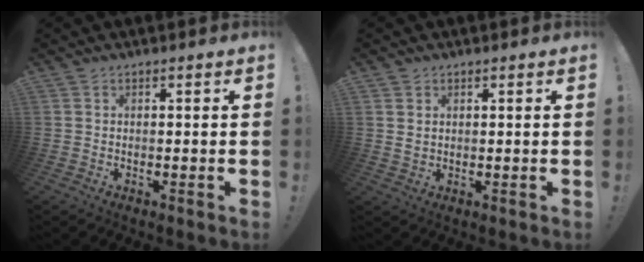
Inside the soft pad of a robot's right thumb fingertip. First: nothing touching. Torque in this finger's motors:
{"motor_torque": [-0.25, 0.26, 0.03, 0.30, -0.06]}